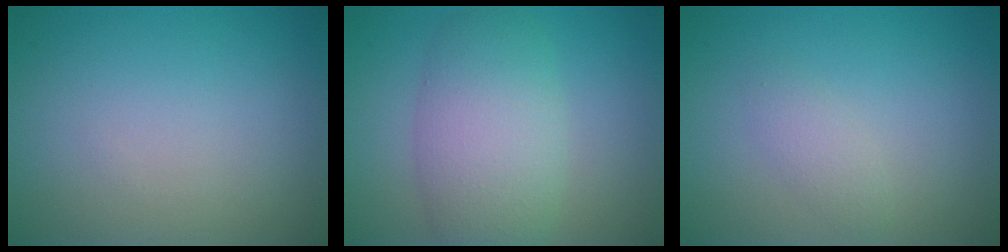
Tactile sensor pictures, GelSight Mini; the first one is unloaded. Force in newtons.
{"total": 6.2, "press": 6.2, "slide": 0.4}
{"total": 1.3, "press": 1.3, "slide": 0.0}